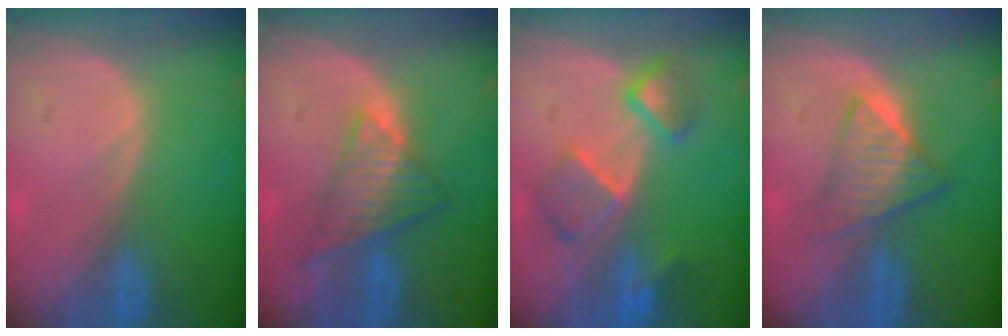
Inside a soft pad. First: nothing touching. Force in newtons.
{"total": 7.4, "press": 6.4, "slide": 3.6}
{"total": 6.9, "press": 6.7, "slide": 1.6}
{"total": 6.3, "press": 5.5, "slide": 3.0}